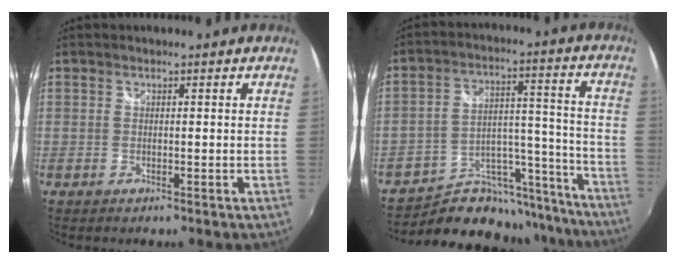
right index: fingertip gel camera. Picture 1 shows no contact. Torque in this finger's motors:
{"motor_torque": [-0.44, -0.38, -0.23, -0.16]}